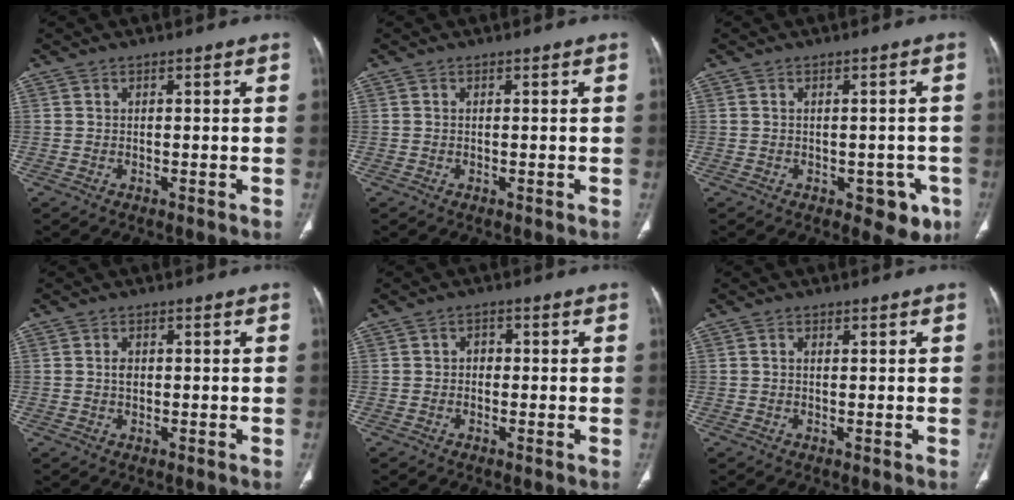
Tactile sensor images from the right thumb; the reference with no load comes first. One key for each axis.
{"total": 0.0}
{"total": 5.8, "fx": -2.4, "fy": 3.4, "fz": 4.0, "tx": -0.015, "ty": 0.004, "tz": -0.024}
{"total": 1.7, "fx": 0.1, "fy": 1.3, "fz": 1.2, "tx": -0.018, "ty": 0.002, "tz": 0.002}
{"total": 1.9, "fx": -0.2, "fy": 1.6, "fz": 1.0, "tx": -0.002, "ty": 0.009, "tz": -0.008}
{"total": 0.6, "fx": 0.1, "fy": 0.4, "fz": 0.4, "tx": -0.011, "ty": 0.002, "tz": 0.001}